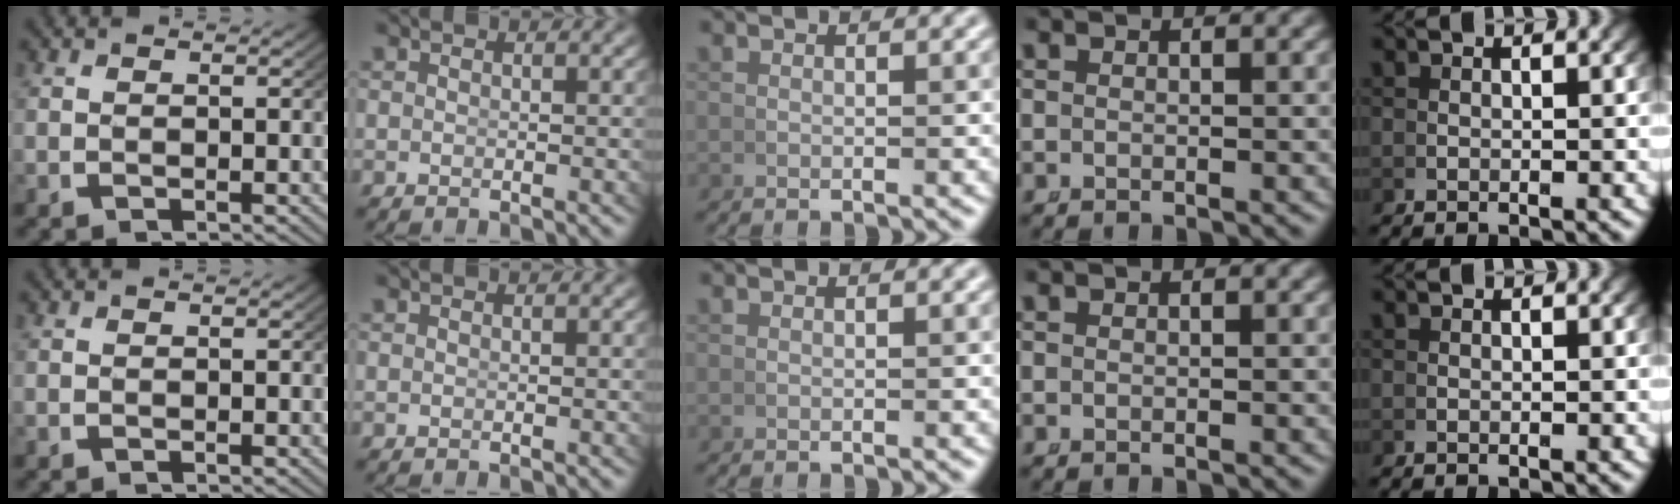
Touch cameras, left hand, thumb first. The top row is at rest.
{}